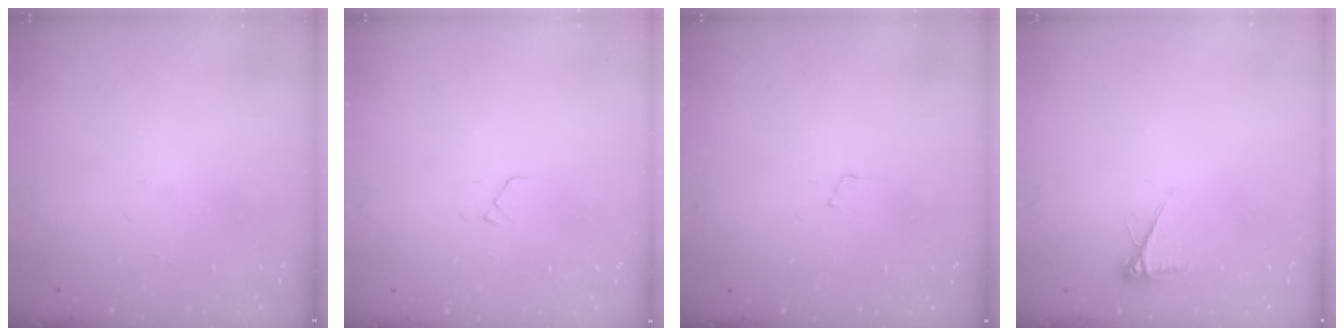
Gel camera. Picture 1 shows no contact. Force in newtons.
{"total": 4.3, "press": 4.3, "slide": 0.5}
{"total": 3.1, "press": 3.1, "slide": 0.4}
{"total": 3.9, "press": 3.9, "slide": 0.6}